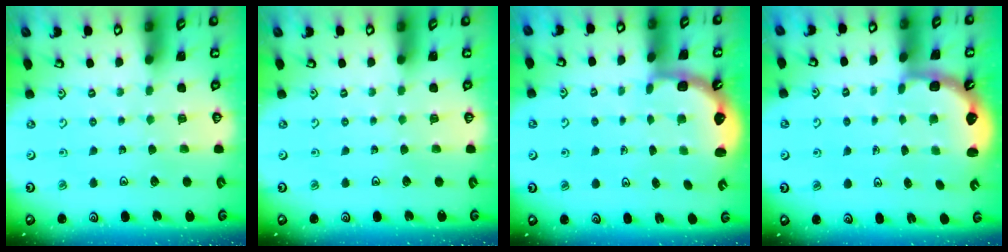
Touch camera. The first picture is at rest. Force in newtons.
{"total": 0.0}
{"total": 2.5, "press": 2.1, "slide": 1.3}
{"total": 2.5, "press": 2.1, "slide": 1.3}